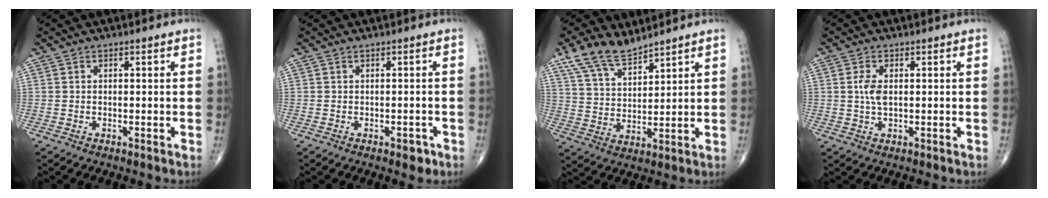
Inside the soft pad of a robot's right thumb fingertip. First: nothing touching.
{"total": 1.9, "force": [-1.0, 1.1, 1.2], "torque": [-0.005, 0.002, -0.011]}
{"total": 9.2, "force": [7.2, 3.4, 4.7], "torque": [-0.080, -0.032, 0.150]}
{"total": 3.5, "force": [0.4, 1.7, 3.0], "torque": [-0.066, 0.000, 0.009]}